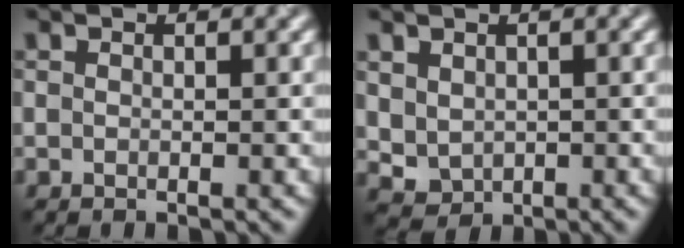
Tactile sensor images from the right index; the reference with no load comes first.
{"total": 2.1, "force": [0.5, 1.8, 1.1], "torque": [-0.033, -0.009, 0.017]}